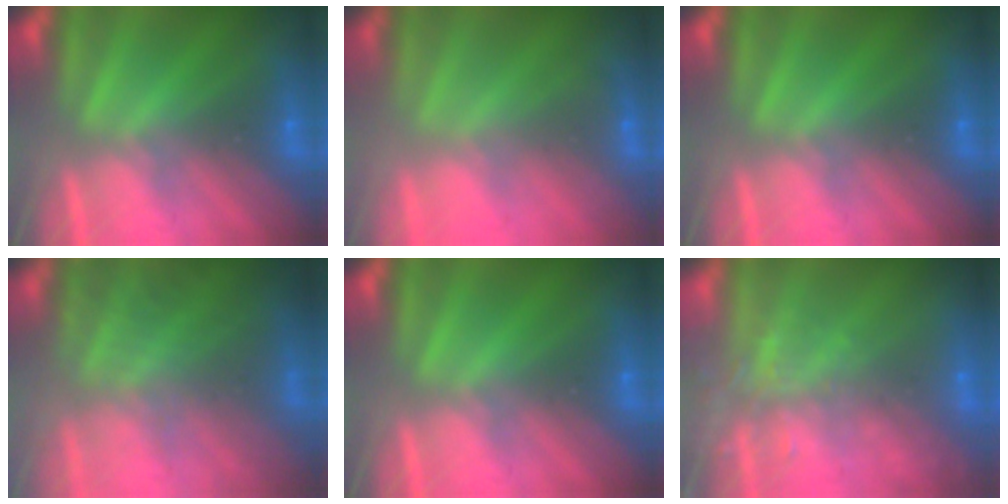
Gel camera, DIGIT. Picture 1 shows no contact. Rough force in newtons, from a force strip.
{"total": 2.3}
{"total": 0.0}
{"total": 7.4}
{"total": 0.0}
{"total": 8.5}